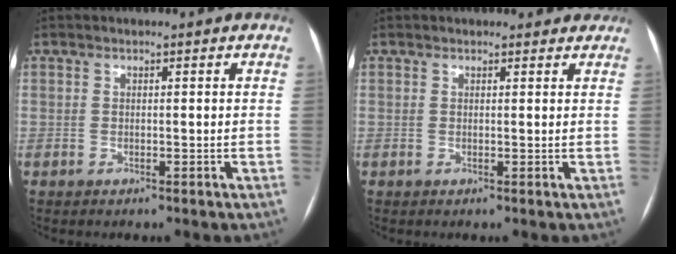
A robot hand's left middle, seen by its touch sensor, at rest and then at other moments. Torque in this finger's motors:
{"motor_torque": [-0.14, -0.18, -0.01, -0.01]}